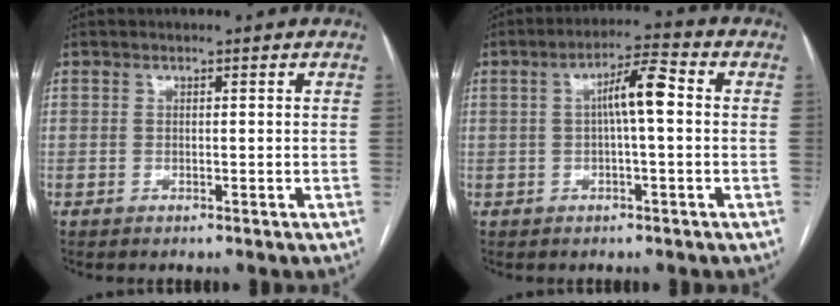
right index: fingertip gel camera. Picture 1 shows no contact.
{"total": 6.1, "force": [0.4, 0.7, 6.1], "torque": [-0.103, 0.019, 0.006]}